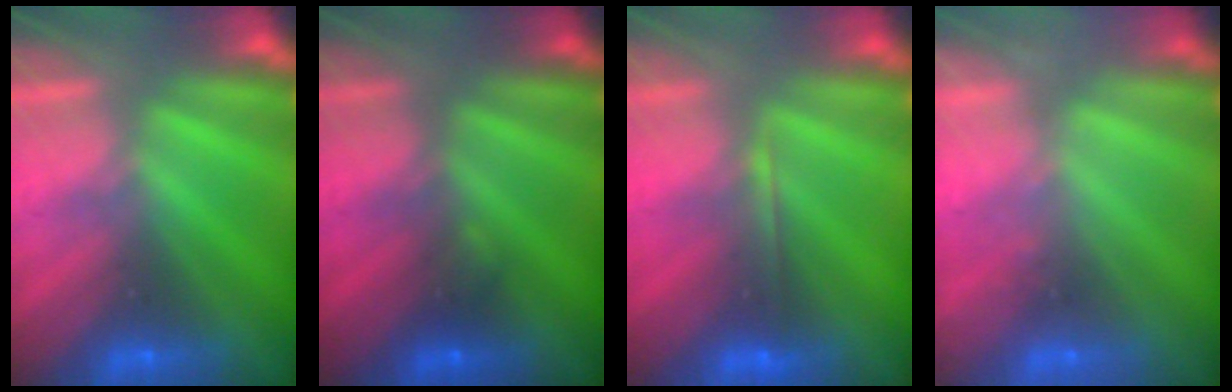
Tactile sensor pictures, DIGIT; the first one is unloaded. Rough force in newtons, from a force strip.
{"total": 1.8}
{"total": 2.0}
{"total": 2.4}